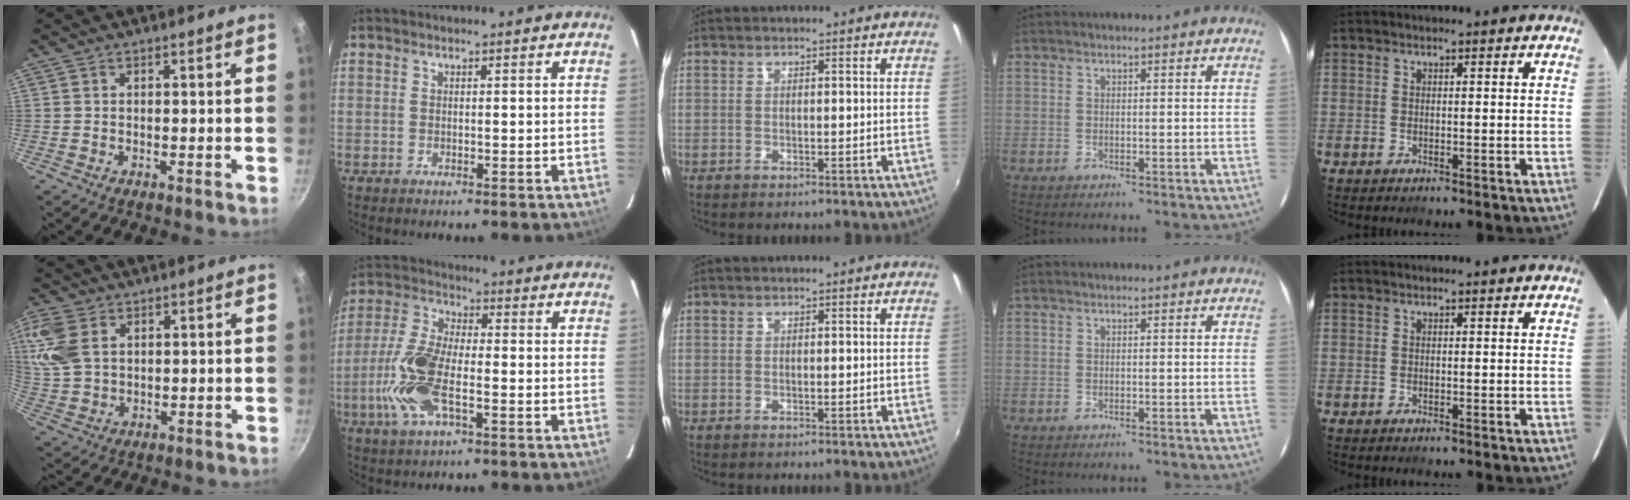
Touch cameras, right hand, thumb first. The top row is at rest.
{"thumb": {"total": 10.3, "force": [3.9, 7.0, 6.5], "torque": [-0.139, -0.002, 0.081]}, "index": {"total": 13.0, "force": [-3.8, 5.1, 11.4], "torque": [-0.255, -0.002, -0.079]}}